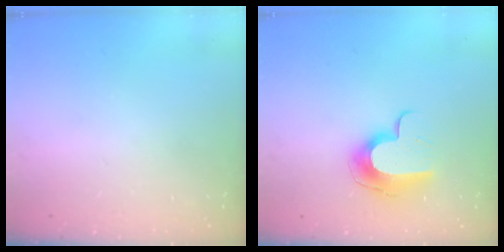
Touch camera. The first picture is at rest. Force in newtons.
{"total": 10.0, "press": 9.9, "slide": 1.1}